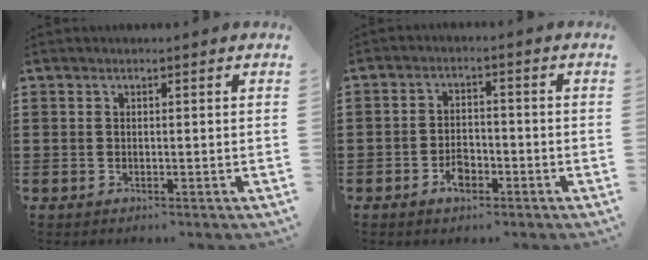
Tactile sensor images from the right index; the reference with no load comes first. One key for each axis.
{"total": 3.4, "fx": -1.8, "fy": 1.9, "fz": 2.1, "tx": -0.037, "ty": 0.004, "tz": -0.033}